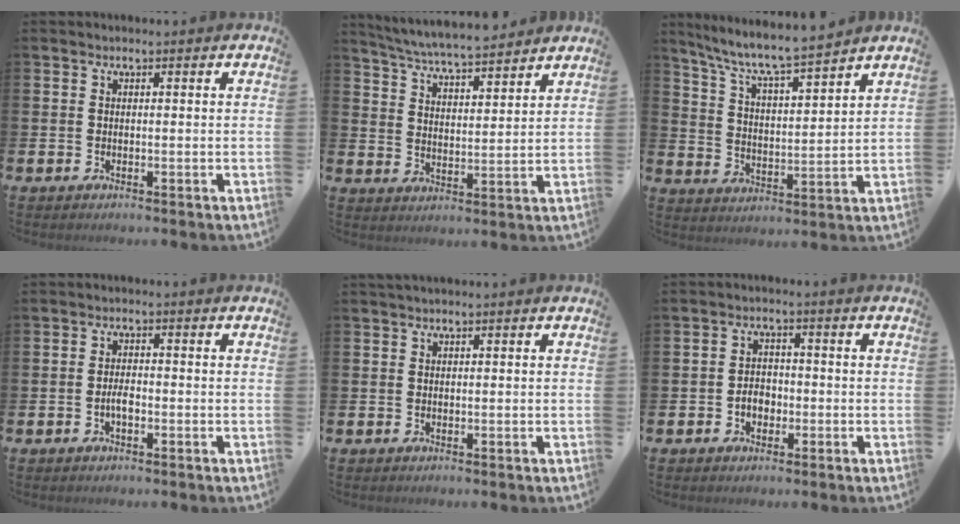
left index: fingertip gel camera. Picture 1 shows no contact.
{"total": 6.2, "force": [6.0, 0.2, 1.4], "torque": [-0.053, -0.038, 0.106]}
{"total": 7.9, "force": [7.4, 0.4, 2.9], "torque": [-0.085, -0.051, 0.127]}
{"total": 2.1, "force": [-0.7, 0.9, 1.8], "torque": [-0.034, 0.003, -0.015]}
{"total": 0.6, "force": [0.5, 0.0, 0.3], "torque": [0.000, 0.000, 0.008]}
{"total": 2.7, "force": [-1.0, 2.0, 1.5], "torque": [-0.022, 0.000, -0.023]}